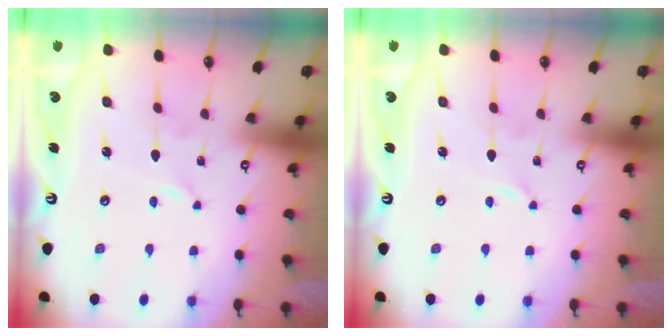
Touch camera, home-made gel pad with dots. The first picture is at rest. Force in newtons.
{"total": 0.0}